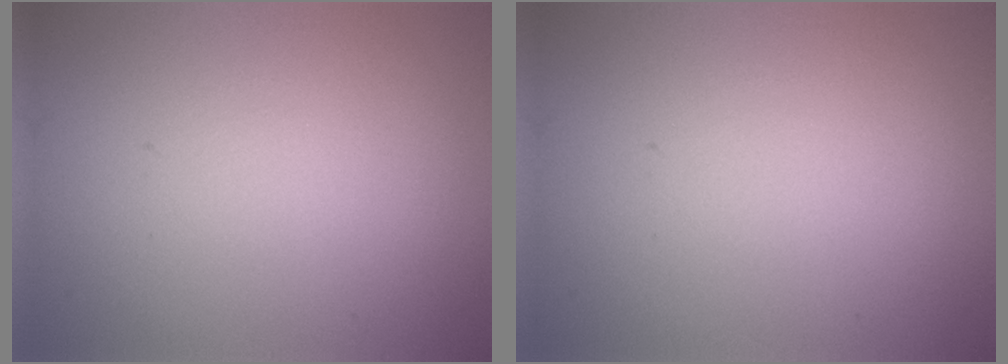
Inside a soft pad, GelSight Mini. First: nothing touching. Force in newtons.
{"total": 0.0}